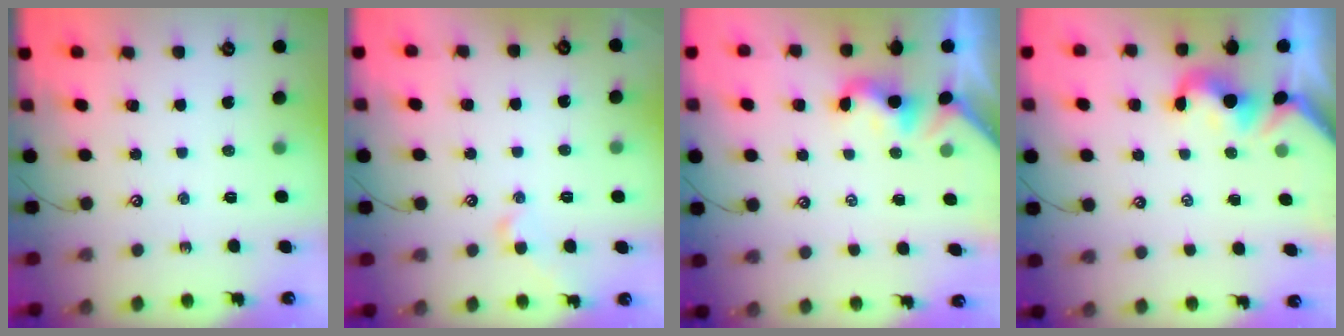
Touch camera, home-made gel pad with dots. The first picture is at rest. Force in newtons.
{"total": 1.1, "press": 1.1, "slide": 0.2}
{"total": 1.8, "press": 1.8, "slide": 0.5}
{"total": 1.2, "press": 1.1, "slide": 0.2}